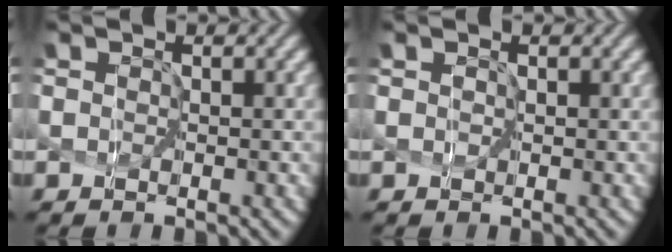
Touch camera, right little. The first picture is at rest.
{"total": 0.0}